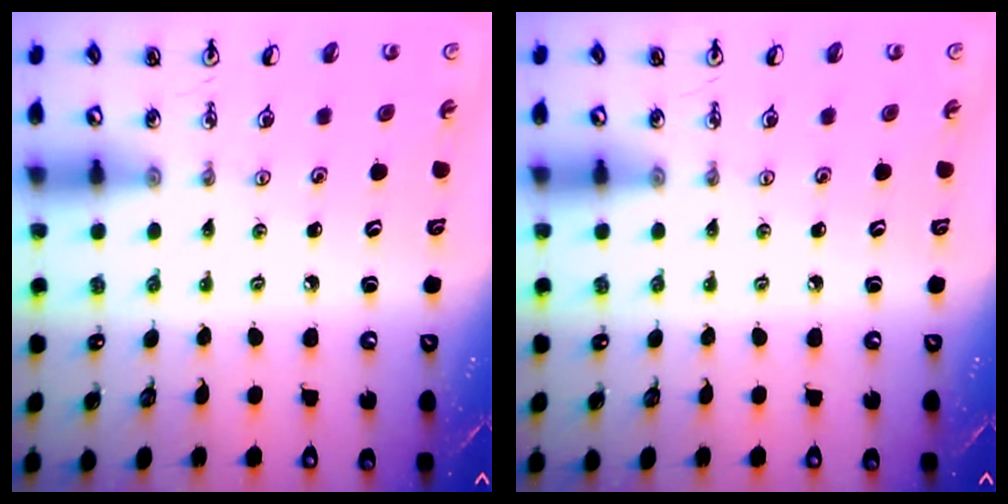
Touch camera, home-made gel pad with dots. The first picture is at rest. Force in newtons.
{"total": 0.0}